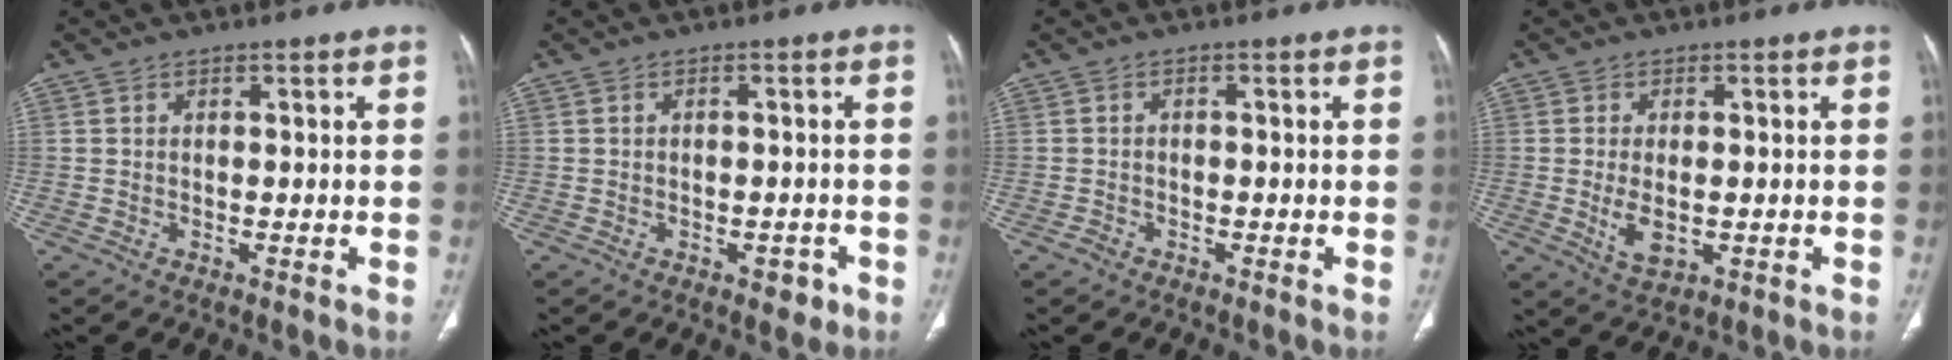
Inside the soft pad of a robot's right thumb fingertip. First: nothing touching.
{"total": 2.8, "force": [-1.4, 1.7, 1.7], "torque": [-0.010, 0.007, -0.014]}
{"total": 1.2, "force": [-0.9, 0.8, 0.2], "torque": [-0.007, 0.004, -0.019]}
{"total": 5.2, "force": [-0.8, 2.9, 4.2], "torque": [-0.077, -0.009, -0.006]}